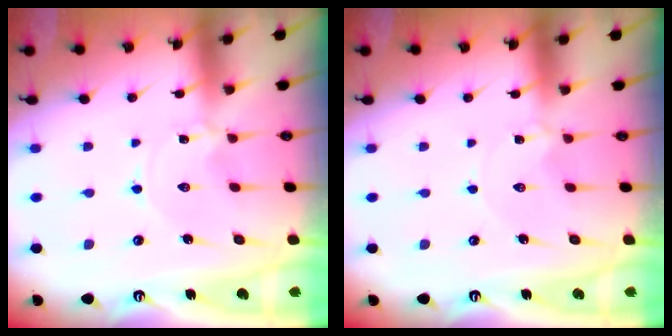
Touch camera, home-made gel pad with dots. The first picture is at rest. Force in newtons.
{"total": 0.6, "press": 0.5, "slide": 0.2}